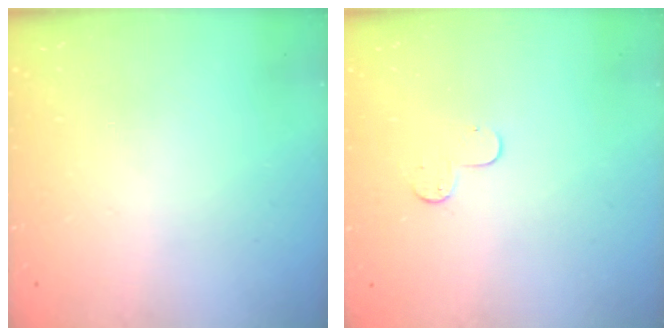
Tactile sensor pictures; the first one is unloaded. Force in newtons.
{"total": 4.3, "press": 4.3, "slide": 0.4}